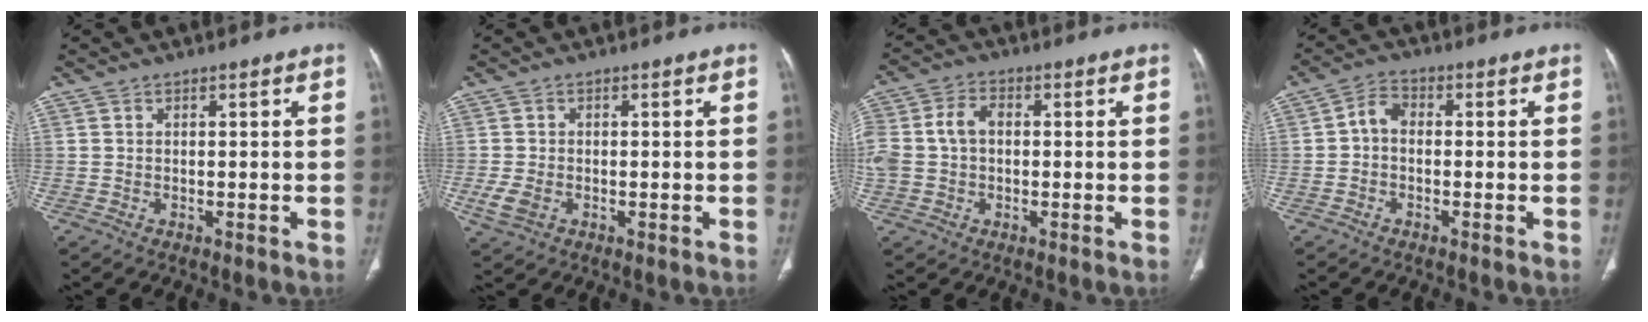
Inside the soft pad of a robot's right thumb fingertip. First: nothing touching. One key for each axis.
{"total": 3.6, "fx": -0.9, "fy": 2.5, "fz": 2.4, "tx": -0.057, "ty": 0.000, "tz": -0.012}
{"total": 9.6, "fx": 0.4, "fy": 7.0, "fz": 6.5, "tx": -0.152, "ty": 0.027, "tz": 0.009}
{"total": 3.7, "fx": -0.4, "fy": 2.6, "fz": 2.6, "tx": -0.040, "ty": 0.016, "tz": -0.017}